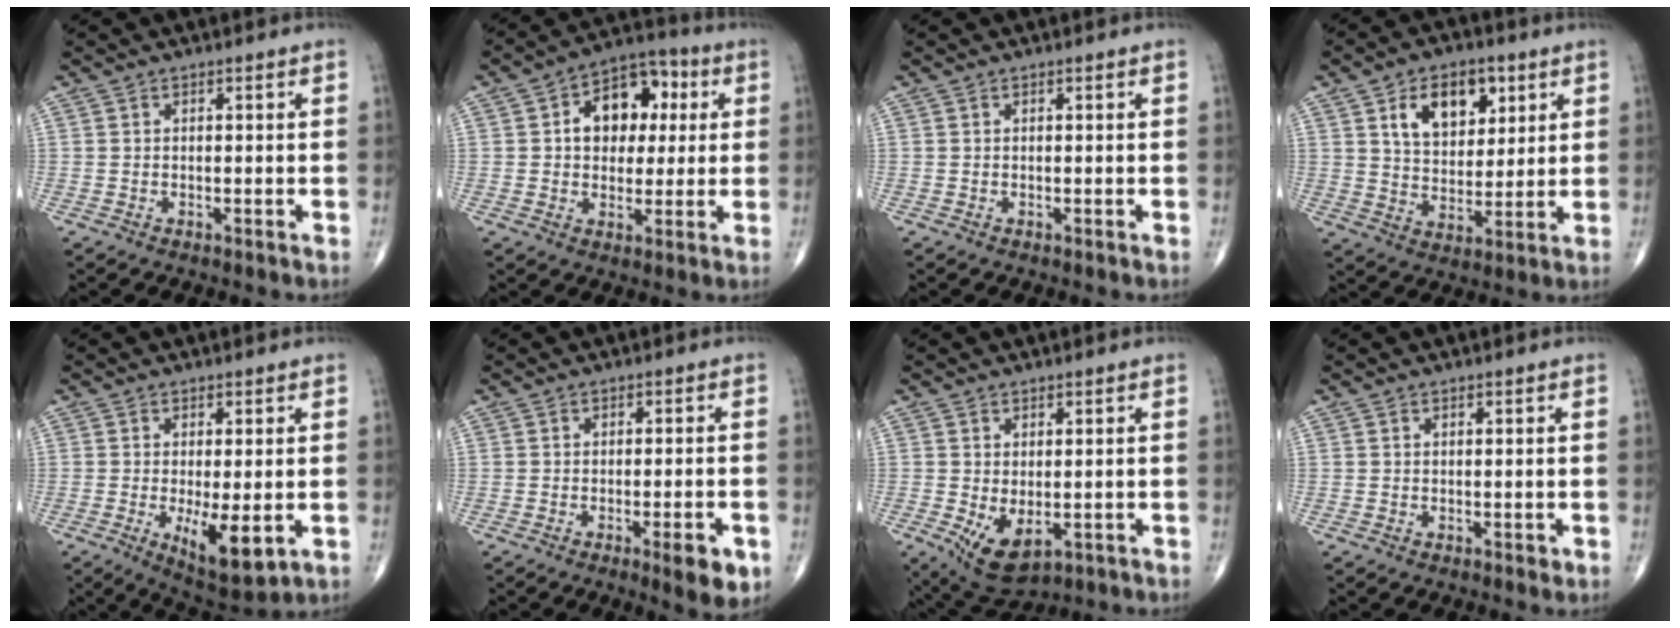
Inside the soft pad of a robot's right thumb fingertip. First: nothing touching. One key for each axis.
{"total": 12.8, "fx": 2.6, "fy": 8.9, "fz": 8.8, "tx": -0.084, "ty": 0.018, "tz": 0.032}
{"total": 0.0}
{"total": 12.4, "fx": 5.3, "fy": 7.8, "fz": 8.1, "tx": -0.088, "ty": -0.020, "tz": 0.093}
{"total": 8.9, "fx": -2.0, "fy": 3.1, "fz": 8.1, "tx": -0.122, "ty": -0.025, "tz": -0.024}
{"total": 6.3, "fx": -2.7, "fy": 1.6, "fz": 5.5, "tx": -0.062, "ty": -0.001, "tz": -0.032}
{"total": 7.1, "fx": -1.4, "fy": 3.9, "fz": 5.7, "tx": -0.089, "ty": -0.011, "tz": -0.005}
{"total": 0.7, "fx": 0.0, "fy": 0.4, "fz": 0.6, "tx": -0.004, "ty": -0.001, "tz": 0.001}